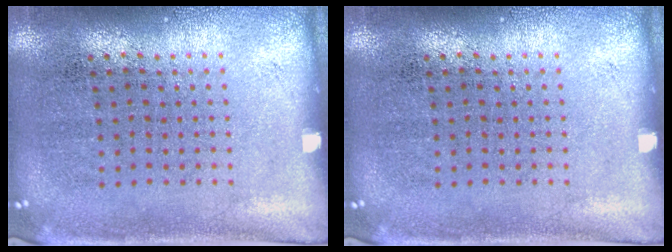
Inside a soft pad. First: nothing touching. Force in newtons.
{"total": 0.0}